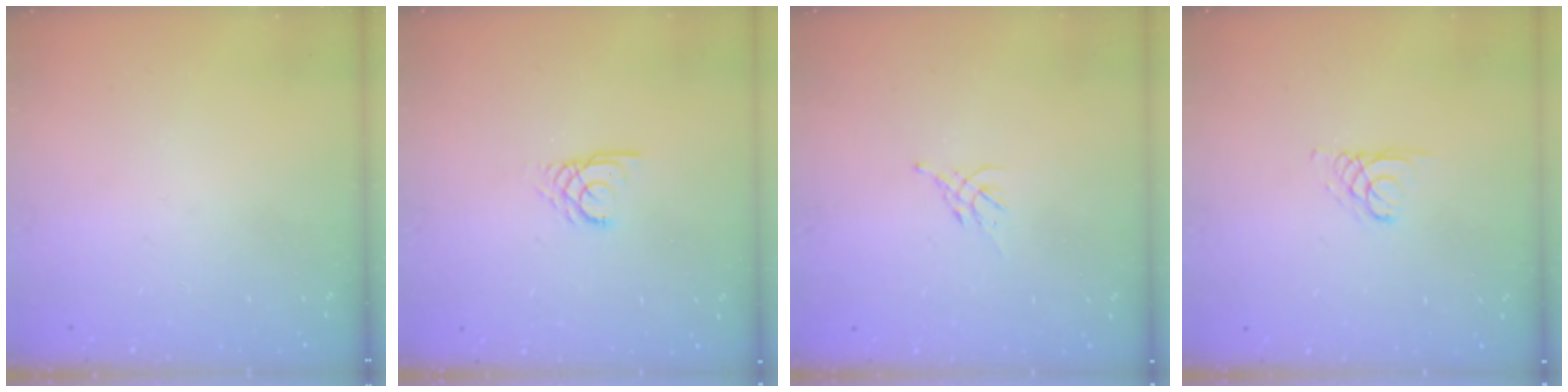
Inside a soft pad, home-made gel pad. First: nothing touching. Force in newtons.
{"total": 2.9, "press": 2.9, "slide": 0.3}
{"total": 1.9, "press": 1.8, "slide": 0.5}
{"total": 2.1, "press": 2.1, "slide": 0.2}